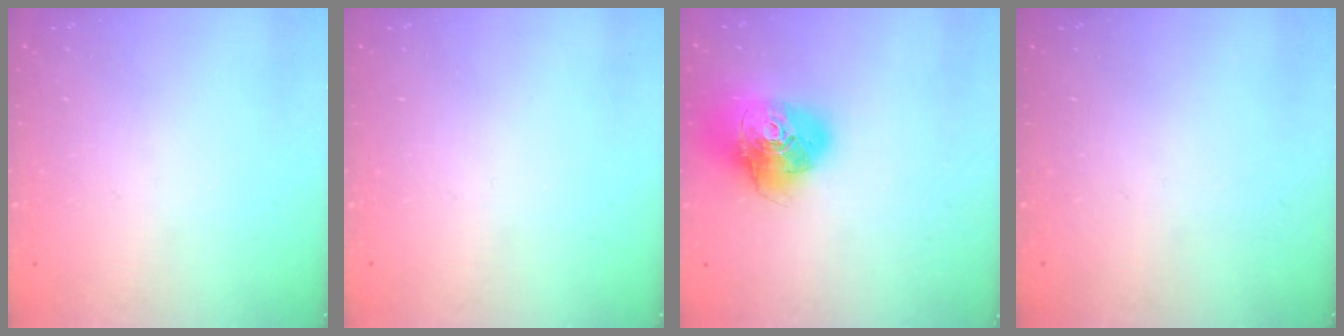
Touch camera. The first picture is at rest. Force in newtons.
{"total": 0.0}
{"total": 17.1, "press": 17.0, "slide": 2.2}
{"total": 0.0}